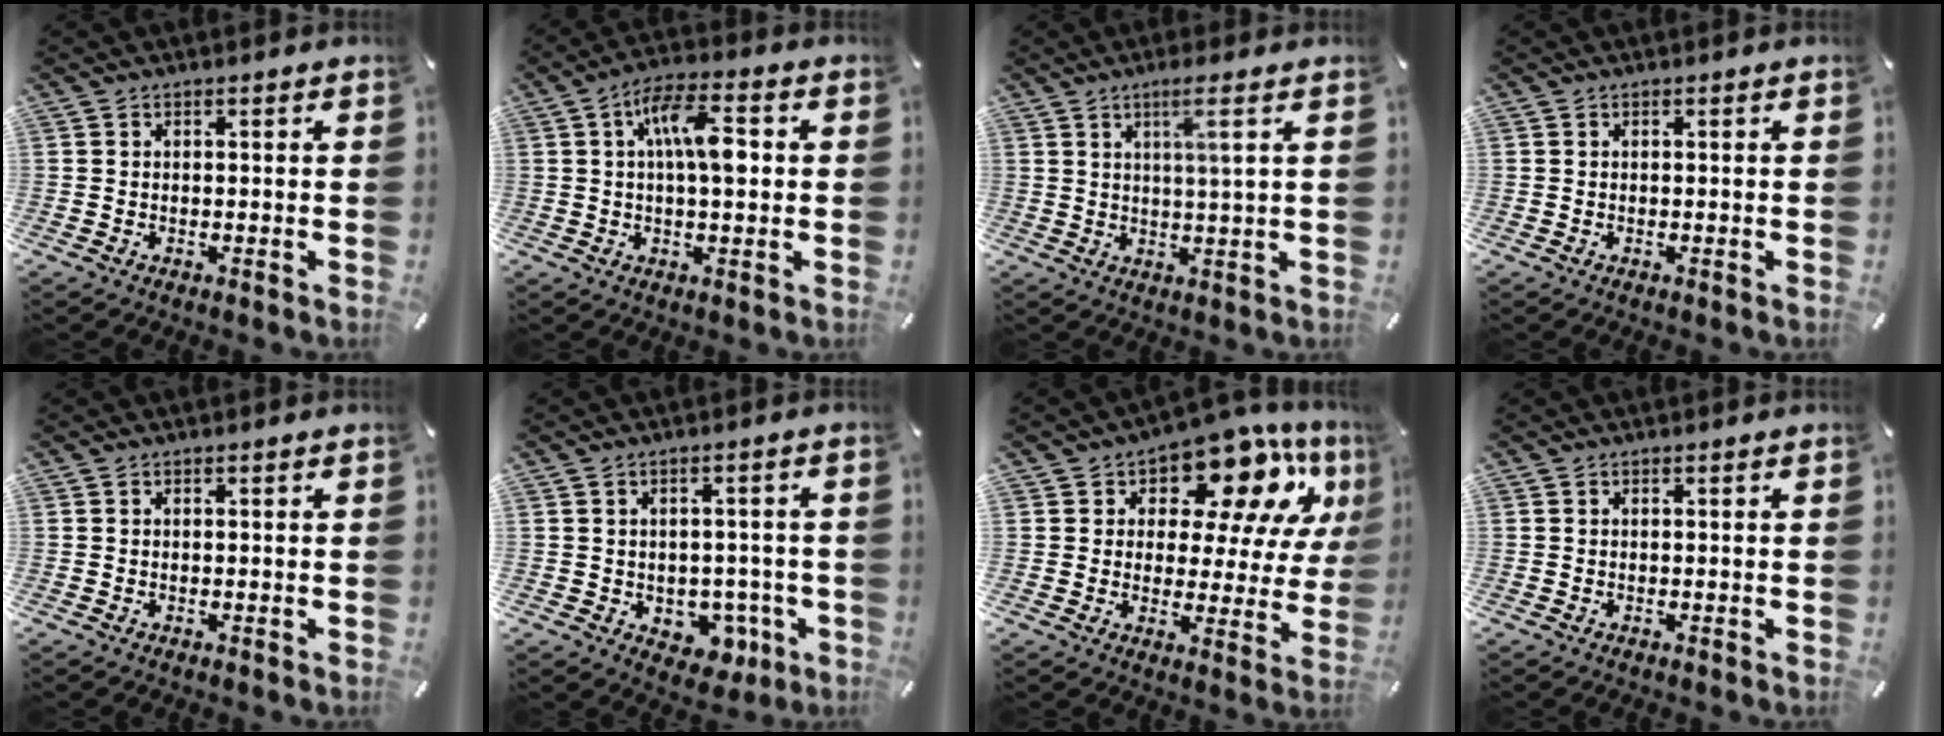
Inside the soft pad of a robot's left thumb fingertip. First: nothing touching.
{"total": 10.2, "force": [1.7, 3.9, 9.3], "torque": [-0.157, 0.000, 0.023]}
{"total": 5.5, "force": [2.6, 0.0, 4.8], "torque": [-0.093, -0.005, 0.039]}
{"total": 0.0}
{"total": 0.0}
{"total": 6.5, "force": [-1.1, 5.6, 3.1], "torque": [-0.028, 0.004, -0.015]}
{"total": 15.1, "force": [9.8, 7.5, 8.6], "torque": [-0.135, -0.070, 0.167]}
{"total": 0.0}